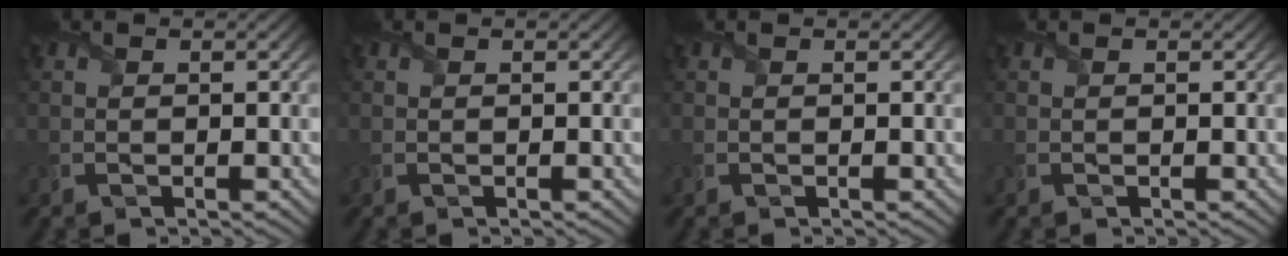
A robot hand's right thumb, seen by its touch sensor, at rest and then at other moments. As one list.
[{"total": 0.0}, {"total": 0.0}, {"total": 0.0}]